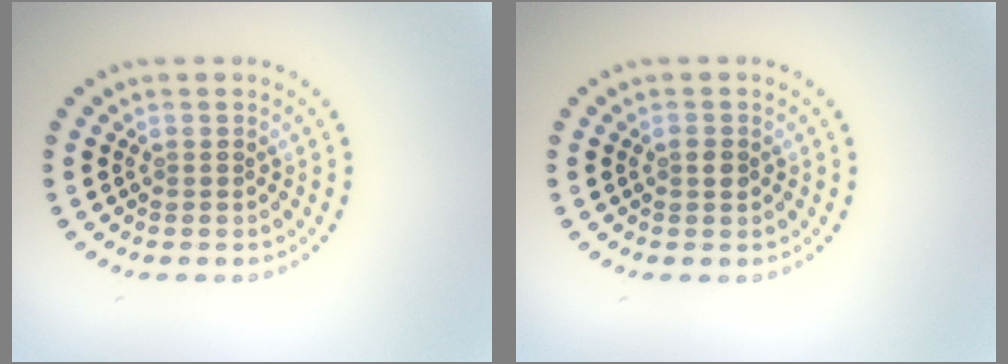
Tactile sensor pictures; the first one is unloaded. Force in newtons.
{"total": 0.9, "press": 0.8, "slide": 0.2}